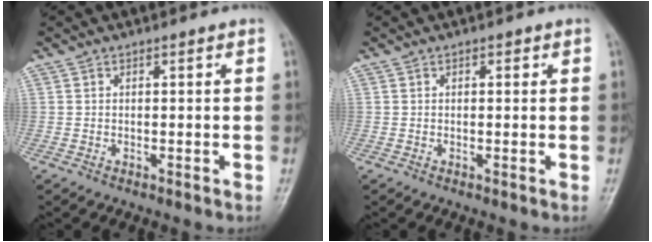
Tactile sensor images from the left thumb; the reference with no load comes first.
{"total": 0.6, "force": [0.3, 0.4, 0.3], "torque": [0.001, 0.000, 0.002]}